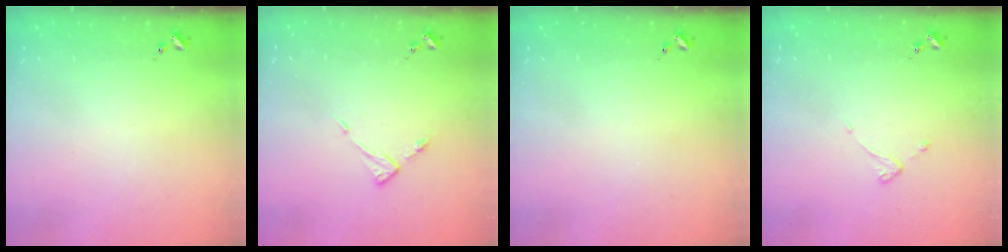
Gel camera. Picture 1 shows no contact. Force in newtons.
{"total": 5.3, "press": 5.3, "slide": 0.4}
{"total": 0.0}
{"total": 3.4, "press": 3.4, "slide": 0.1}